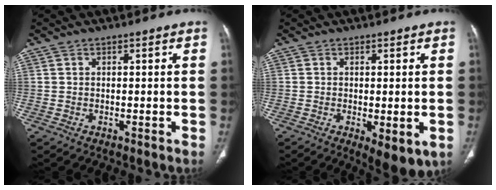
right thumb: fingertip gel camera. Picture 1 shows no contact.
{"total": 6.9, "force": [-2.1, 2.6, 6.0], "torque": [-0.081, -0.015, -0.023]}